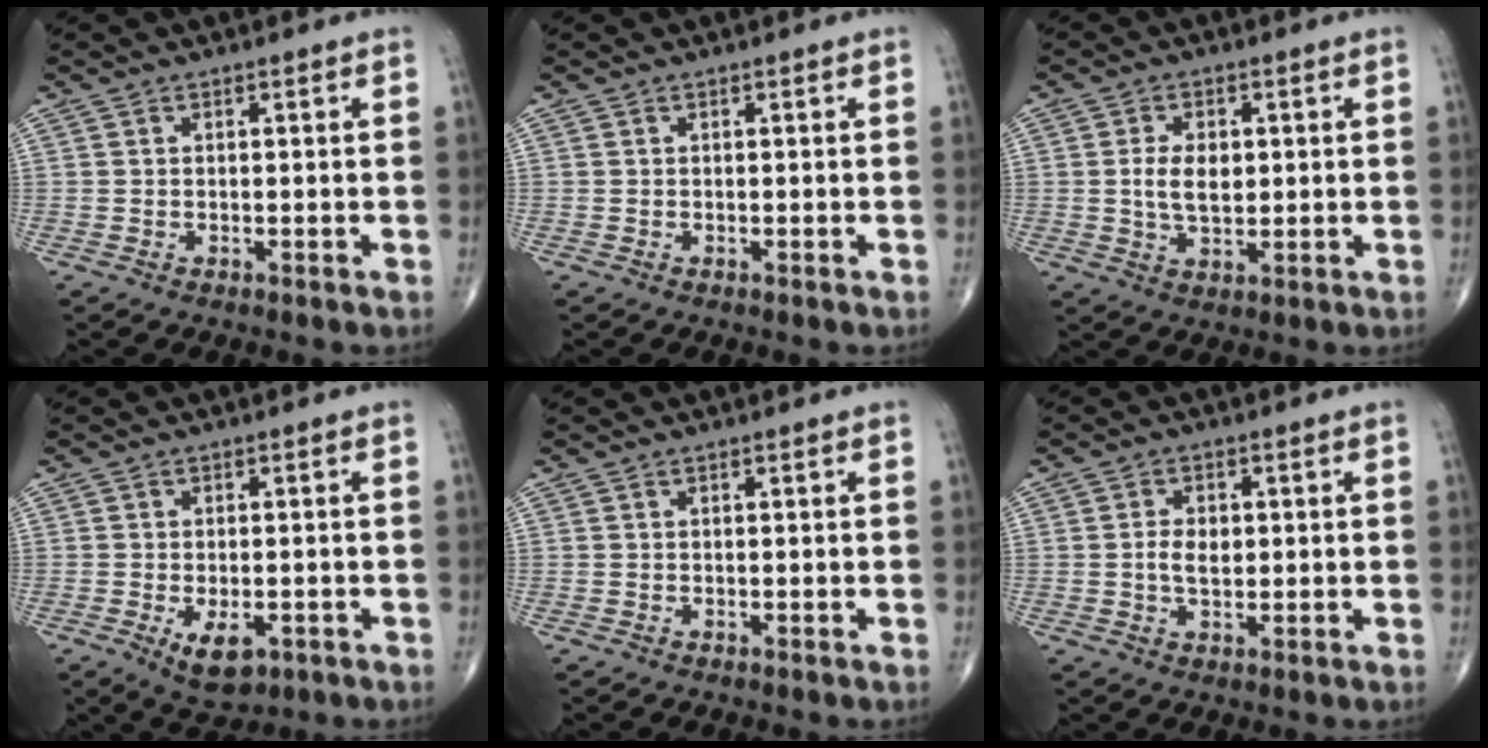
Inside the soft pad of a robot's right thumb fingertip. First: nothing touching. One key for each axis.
{"total": 0.0}
{"total": 6.2, "fx": 0.6, "fy": 3.6, "fz": 5.0, "tx": -0.083, "ty": -0.006, "tz": 0.014}
{"total": 5.8, "fx": -2.1, "fy": 3.0, "fz": 4.4, "tx": -0.066, "ty": -0.002, "tz": -0.021}
{"total": 0.0}
{"total": 4.2, "fx": 0.2, "fy": 2.6, "fz": 3.3, "tx": -0.056, "ty": 0.001, "tz": 0.003}